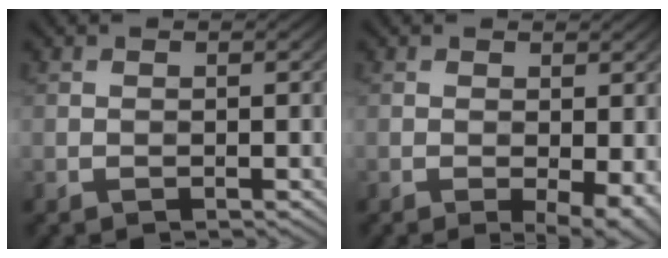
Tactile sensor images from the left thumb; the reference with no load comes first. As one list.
[{"total": 3.5, "force": [-0.9, 1.5, 3.1], "torque": [-0.041, -0.007, -0.010]}]